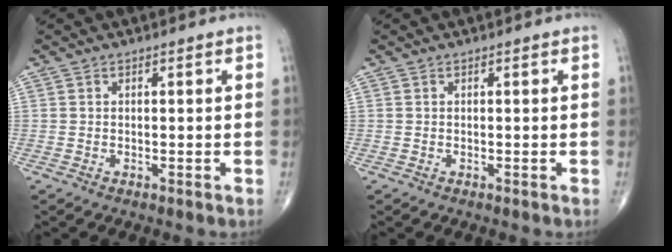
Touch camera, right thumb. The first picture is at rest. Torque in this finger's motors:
{"motor_torque": [-0.03, 0.03, 0.00, 0.00, 0.03]}